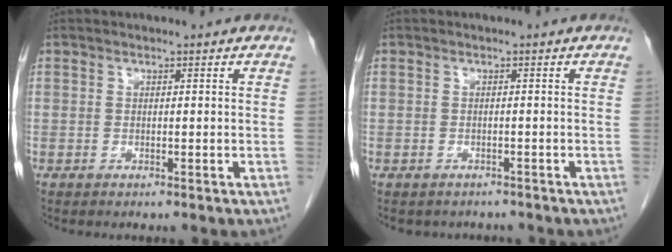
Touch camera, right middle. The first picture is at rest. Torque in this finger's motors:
{"motor_torque": [0.02, -0.01, -0.01, 0.01]}